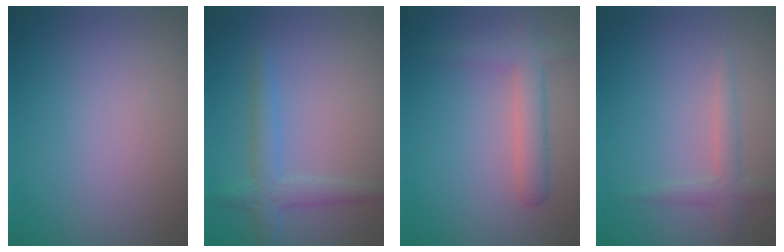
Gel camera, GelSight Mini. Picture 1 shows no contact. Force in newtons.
{"total": 2.6, "press": 2.6, "slide": 0.1}
{"total": 3.0, "press": 3.0, "slide": 0.2}
{"total": 1.7, "press": 1.7, "slide": 0.1}